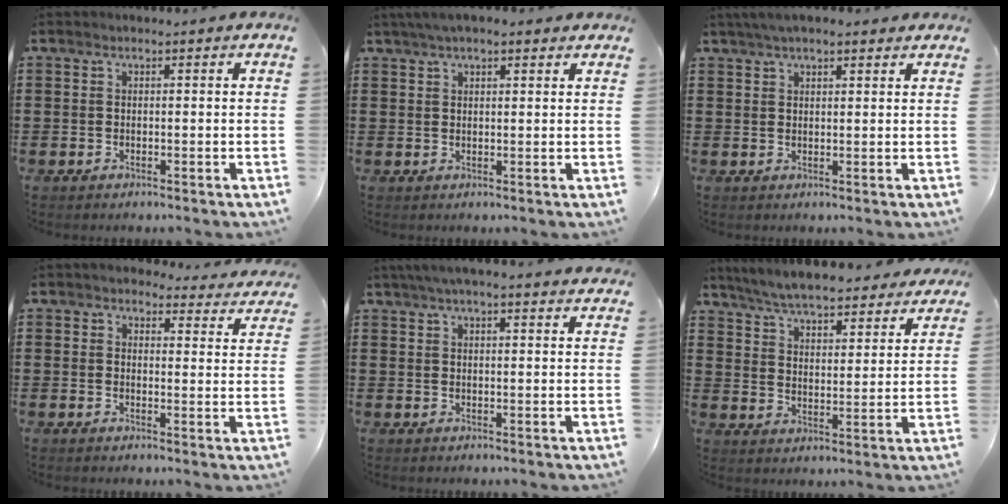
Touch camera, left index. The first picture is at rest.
{"total": 3.4, "force": [2.5, 0.9, 2.0], "torque": [-0.045, 0.007, 0.046]}
{"total": 3.6, "force": [2.8, 0.8, 2.1], "torque": [-0.046, 0.005, 0.052]}
{"total": 3.4, "force": [3.3, 0.6, 0.7], "torque": [-0.019, -0.019, 0.056]}
{"total": 4.0, "force": [3.7, -0.1, 1.7], "torque": [-0.043, -0.006, 0.066]}
{"total": 6.3, "force": [6.1, 0.0, 1.4], "torque": [-0.057, -0.041, 0.107]}